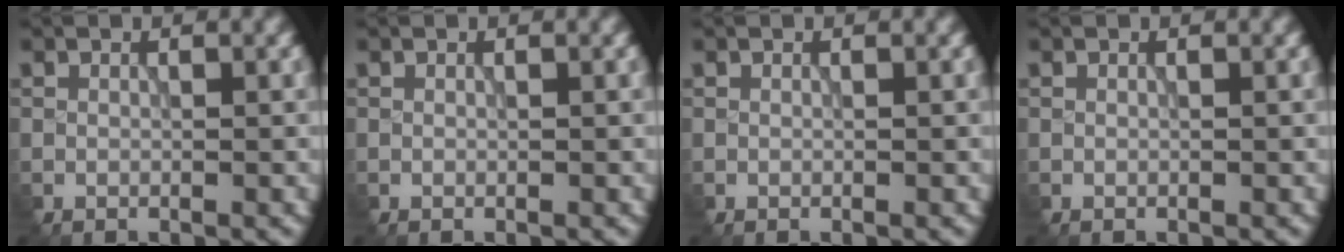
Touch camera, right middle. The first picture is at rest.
{"total": 0.0}
{"total": 0.0}
{"total": 0.0}